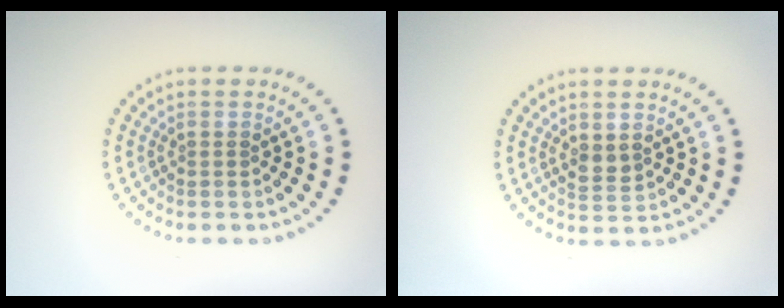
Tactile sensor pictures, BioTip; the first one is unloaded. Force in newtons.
{"total": 1.4, "press": 1.3, "slide": 0.5}